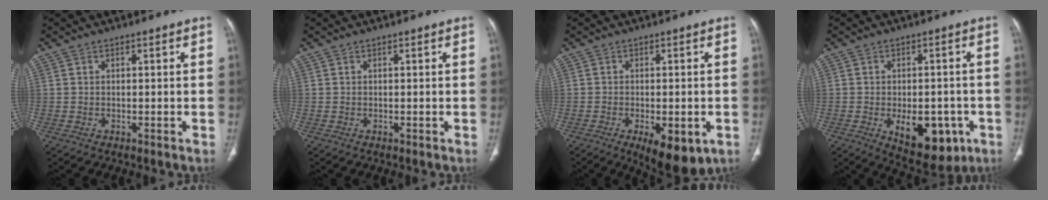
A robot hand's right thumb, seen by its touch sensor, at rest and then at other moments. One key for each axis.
{"total": 0.0}
{"total": 10.5, "fx": -4.5, "fy": 4.6, "fz": 8.3, "tx": -0.106, "ty": -0.005, "tz": -0.055}
{"total": 12.7, "fx": -4.2, "fy": 6.9, "fz": 9.7, "tx": -0.113, "ty": 0.008, "tz": -0.043}